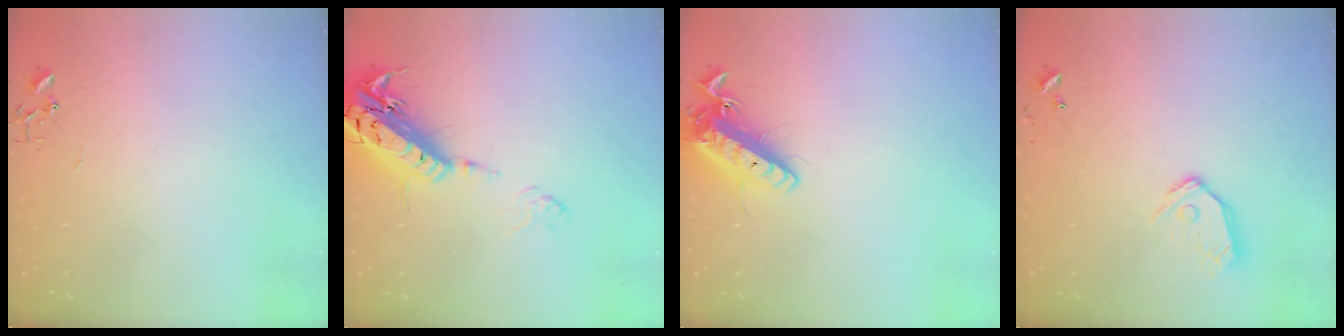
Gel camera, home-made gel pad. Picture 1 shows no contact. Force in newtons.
{"total": 22.4, "press": 22.0, "slide": 4.3}
{"total": 14.1, "press": 13.9, "slide": 2.4}
{"total": 10.1, "press": 10.1, "slide": 1.2}